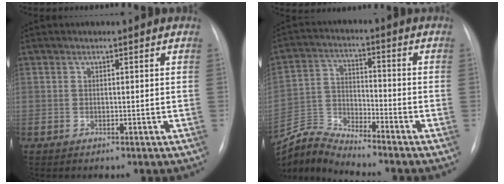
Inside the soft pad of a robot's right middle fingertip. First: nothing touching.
{"total": 8.1, "force": [-8.0, -1.5, -0.2], "torque": [-0.009, 0.009, -0.155]}